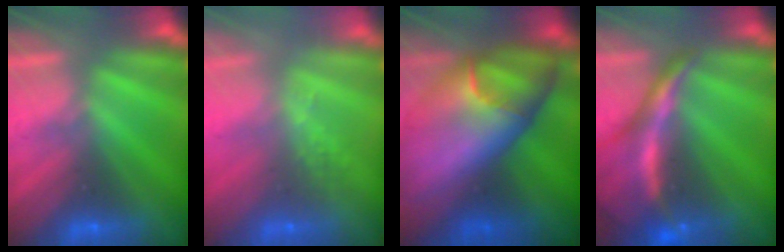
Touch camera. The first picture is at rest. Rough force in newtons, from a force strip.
{"total": 2.5}
{"total": 8.0}
{"total": 7.5}